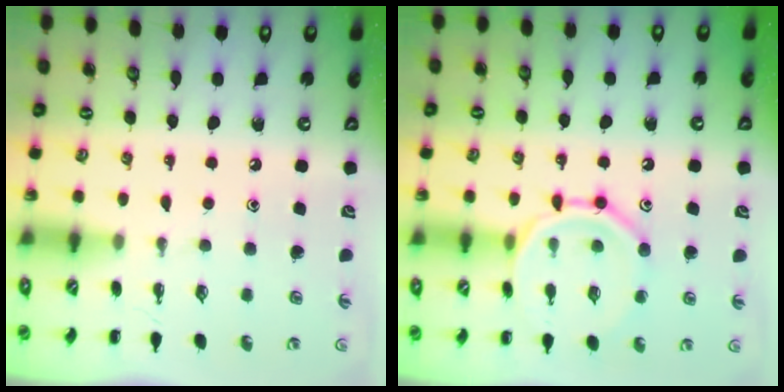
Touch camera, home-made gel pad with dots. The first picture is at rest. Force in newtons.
{"total": 13.2, "press": 13.2, "slide": 0.9}